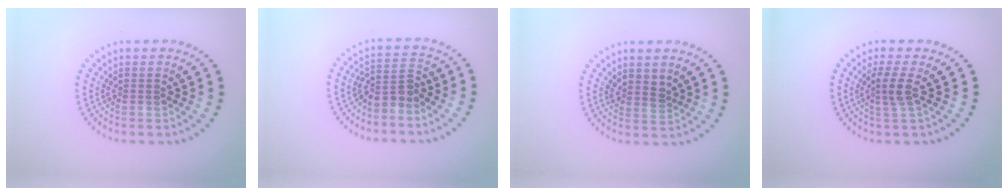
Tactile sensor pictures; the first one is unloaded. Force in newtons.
{"total": 2.5, "press": 1.9, "slide": 1.7}
{"total": 1.5, "press": 1.2, "slide": 0.8}
{"total": 2.1, "press": 1.8, "slide": 1.2}